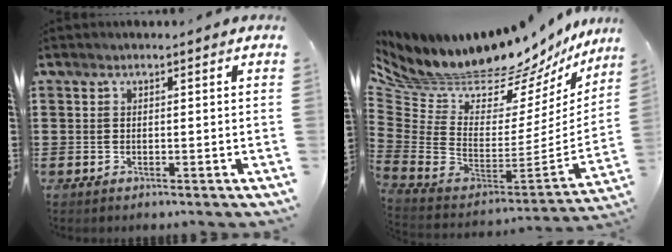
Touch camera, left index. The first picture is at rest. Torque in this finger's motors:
{"motor_torque": [1.10, -1.04, 0.67, 0.10]}